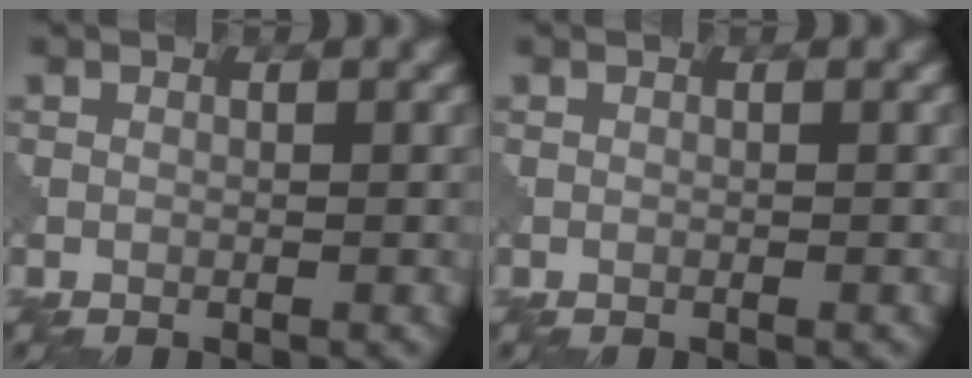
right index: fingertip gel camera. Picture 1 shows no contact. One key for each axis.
{"total": 0.0}